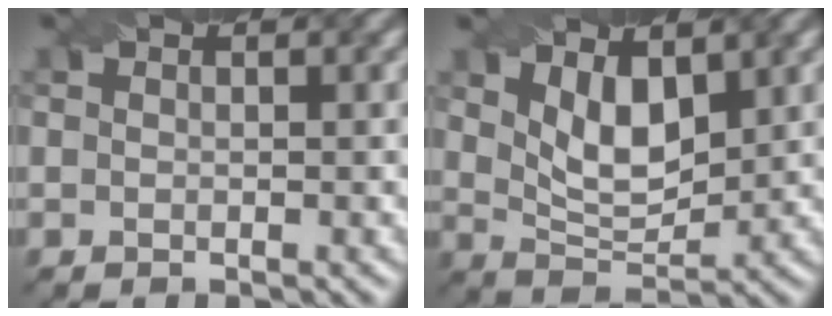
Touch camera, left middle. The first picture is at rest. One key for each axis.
{"total": 4.5, "fx": 2.0, "fy": 2.2, "fz": 3.3, "tx": -0.069, "ty": -0.009, "tz": 0.038}